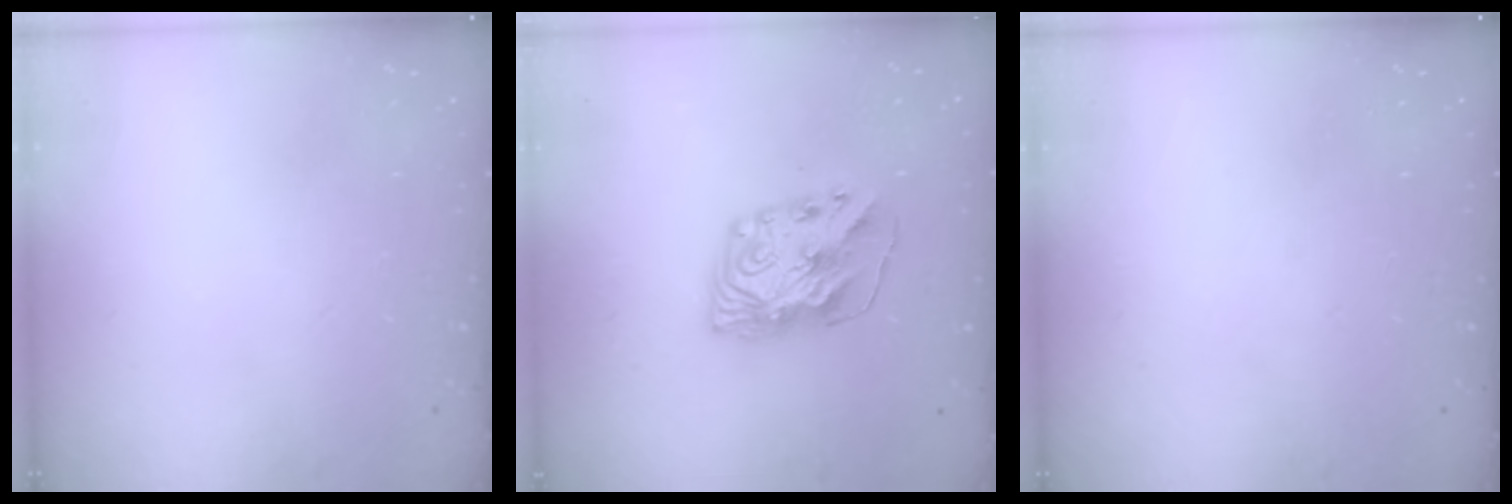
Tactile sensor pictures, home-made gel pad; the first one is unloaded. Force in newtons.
{"total": 10.9, "press": 10.9, "slide": 0.5}
{"total": 0.0}